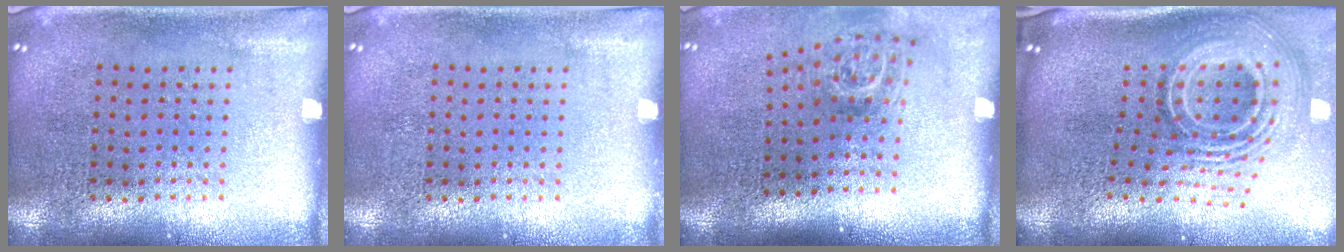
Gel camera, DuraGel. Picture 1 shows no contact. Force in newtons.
{"total": 0.0}
{"total": 1.8, "press": 1.2, "slide": 1.3}
{"total": 3.0, "press": 1.8, "slide": 2.4}